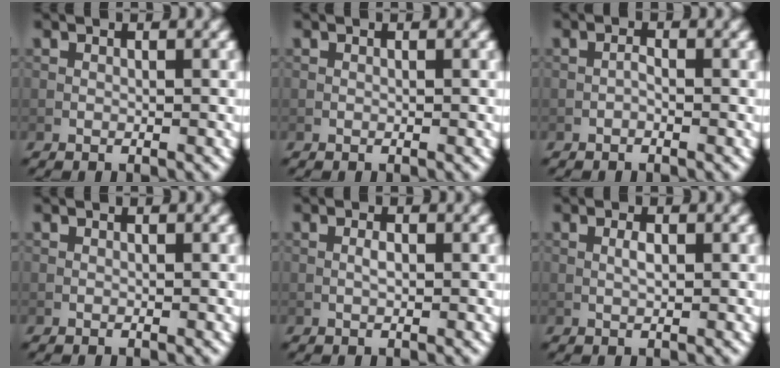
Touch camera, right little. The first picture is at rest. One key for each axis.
{"total": 0.0}
{"total": 0.7, "fx": -0.4, "fy": 0.2, "fz": 0.5, "tx": -0.010, "ty": 0.002, "tz": -0.009}
{"total": 0.0}
{"total": 0.8, "fx": -0.1, "fy": 0.2, "fz": 0.7, "tx": -0.015, "ty": 0.000, "tz": -0.004}
{"total": 1.0, "fx": 0.0, "fy": 0.3, "fz": 1.0, "tx": -0.021, "ty": 0.001, "tz": 0.000}